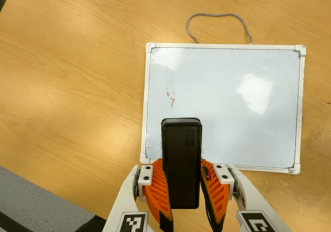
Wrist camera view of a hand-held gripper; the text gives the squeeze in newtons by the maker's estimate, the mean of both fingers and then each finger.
{"total": 11.4, "left": 9.5, "right": 13.3}